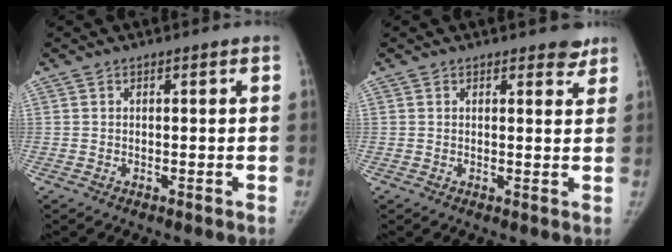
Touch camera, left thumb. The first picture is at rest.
{"total": 2.8, "force": [2.3, 1.3, 1.0], "torque": [0.010, -0.014, 0.024]}